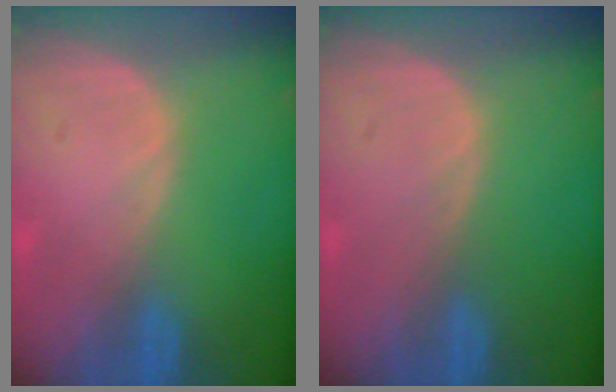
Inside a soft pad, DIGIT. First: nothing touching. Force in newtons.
{"total": 0.0}